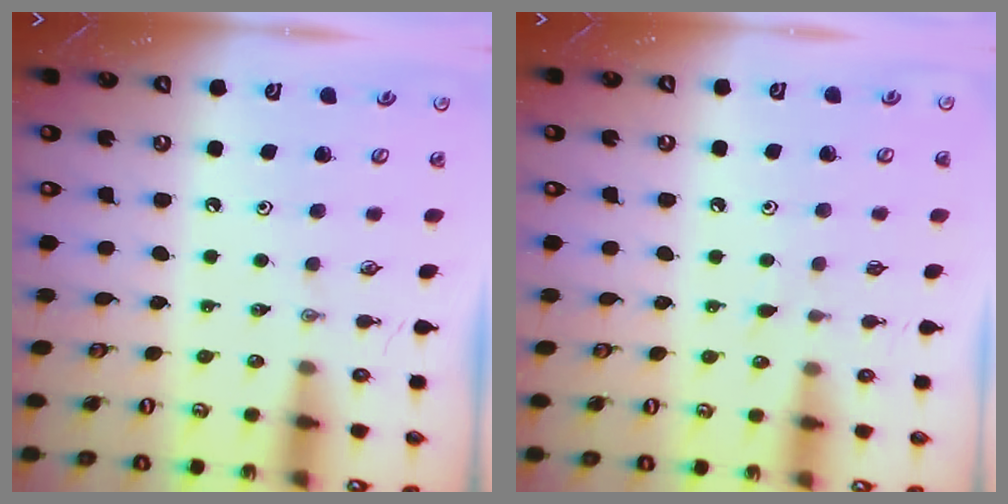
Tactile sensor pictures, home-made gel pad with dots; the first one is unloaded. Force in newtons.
{"total": 5.8, "press": 5.8, "slide": 0.6}